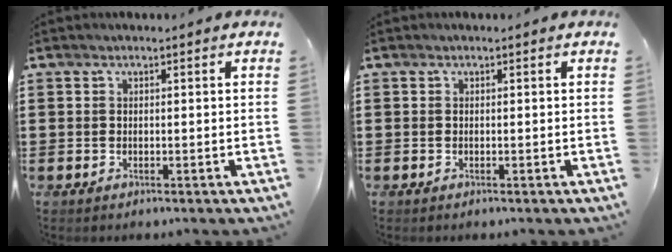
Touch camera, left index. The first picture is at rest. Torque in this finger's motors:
{"motor_torque": [0.00, 0.00, 0.00, 0.00]}